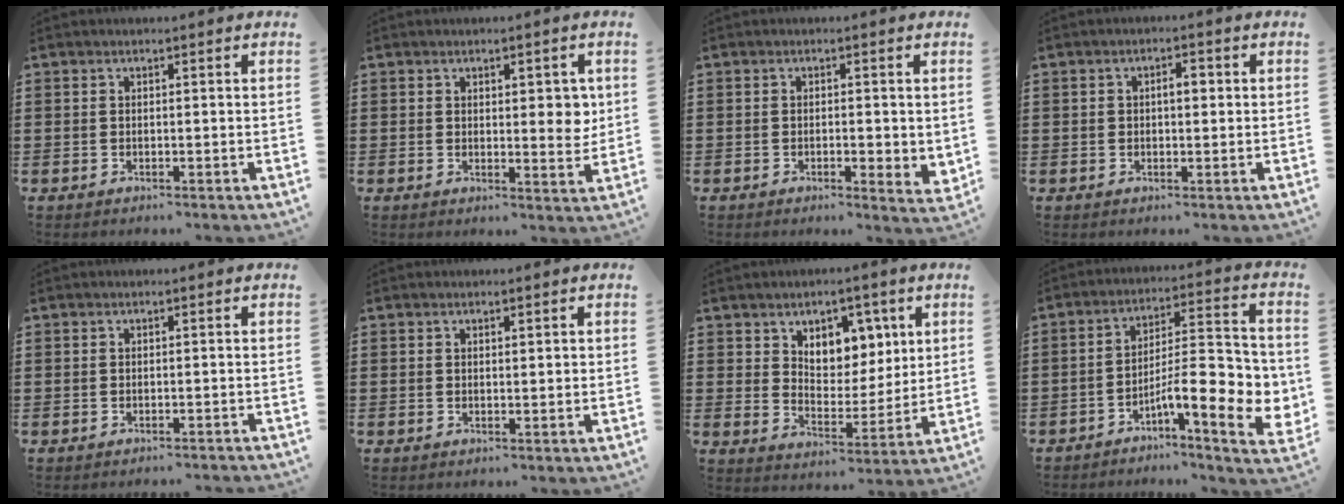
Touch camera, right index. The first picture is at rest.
{"total": 3.7, "force": [1.2, 1.4, 3.2], "torque": [-0.037, -0.007, 0.015]}
{"total": 2.0, "force": [-0.2, 0.6, 2.0], "torque": [-0.034, -0.001, -0.003]}
{"total": 2.6, "force": [0.2, 1.1, 2.3], "torque": [-0.046, 0.007, 0.000]}
{"total": 0.7, "force": [-0.7, 0.1, -0.1], "torque": [-0.001, 0.000, -0.015]}
{"total": 0.6, "force": [0.3, 0.3, 0.5], "torque": [-0.009, 0.004, 0.006]}
{"total": 6.4, "force": [4.1, 4.6, 1.6], "torque": [-0.053, -0.007, 0.074]}
{"total": 11.4, "force": [-3.8, 3.1, 10.2], "torque": [-0.153, -0.021, -0.071]}